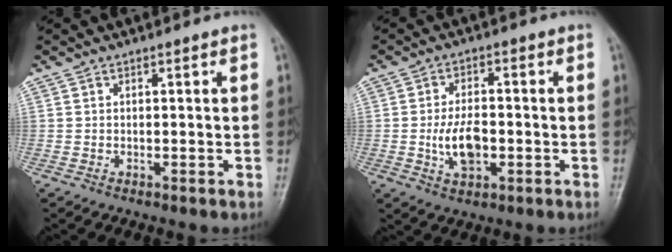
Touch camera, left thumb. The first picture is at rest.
{"total": 7.3, "force": [-1.3, 4.2, 5.8], "torque": [-0.098, 0.005, -0.023]}